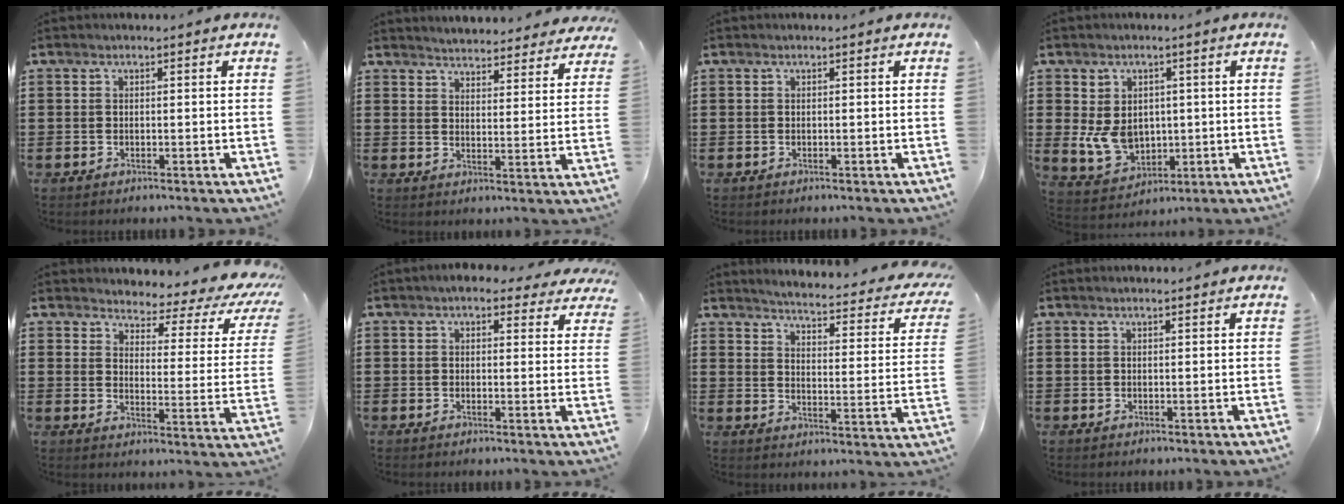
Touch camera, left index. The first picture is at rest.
{"total": 4.1, "force": [4.1, 0.0, 0.0], "torque": [-0.011, -0.026, 0.070]}
{"total": 0.0}
{"total": 7.3, "force": [-0.1, 6.0, 4.0], "torque": [-0.081, 0.005, 0.001]}
{"total": 3.6, "force": [3.2, 1.0, 1.4], "torque": [-0.035, -0.033, 0.044]}
{"total": 3.9, "force": [3.2, 1.6, 1.5], "torque": [-0.032, -0.002, 0.058]}
{"total": 3.2, "force": [2.9, -0.6, 1.3], "torque": [-0.045, -0.032, 0.038]}
{"total": 0.8, "force": [0.7, 0.0, 0.4], "torque": [-0.009, -0.001, 0.014]}